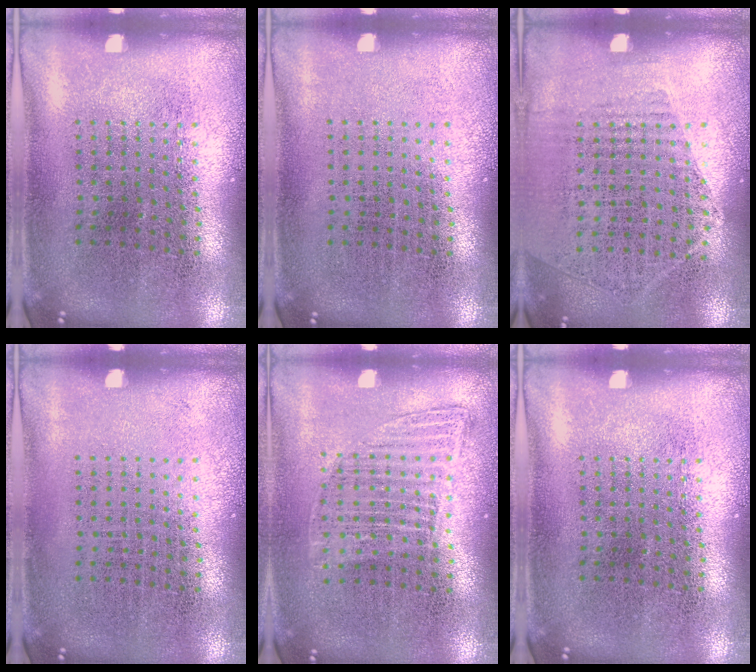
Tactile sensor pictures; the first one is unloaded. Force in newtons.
{"total": 0.0}
{"total": 1.2, "press": 1.0, "slide": 0.7}
{"total": 0.0}
{"total": 1.1, "press": 1.0, "slide": 0.5}
{"total": 0.0}